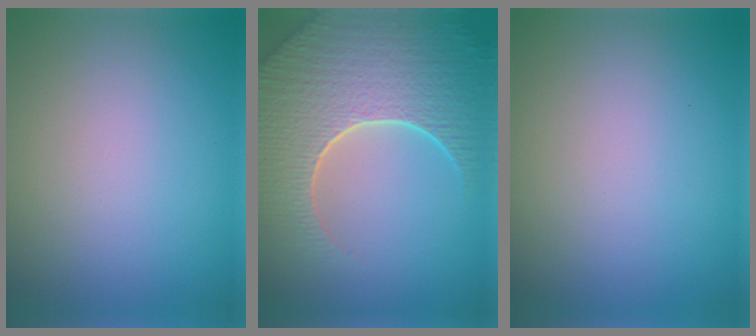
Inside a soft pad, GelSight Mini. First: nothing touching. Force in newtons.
{"total": 9.1, "press": 6.5, "slide": 6.3}
{"total": 0.0}